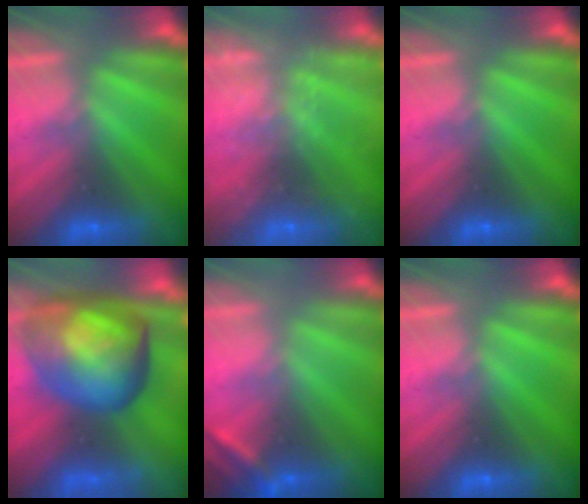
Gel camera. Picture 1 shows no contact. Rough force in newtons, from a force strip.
{"total": 7.2}
{"total": 0.0}
{"total": 7.9}
{"total": 2.6}
{"total": 0.0}